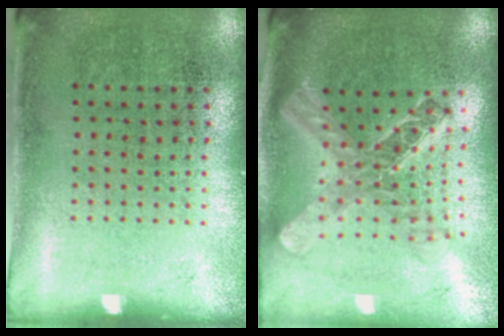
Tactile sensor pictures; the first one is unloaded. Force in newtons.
{"total": 2.1, "press": 1.7, "slide": 1.3}